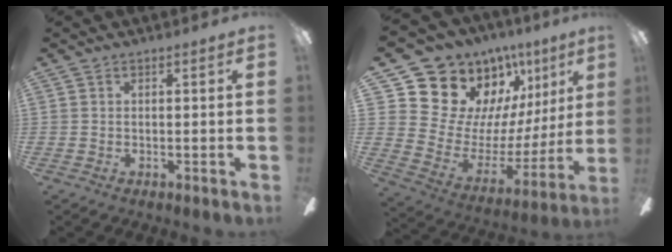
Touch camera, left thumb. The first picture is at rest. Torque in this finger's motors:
{"motor_torque": [0.33, 1.28, 1.18, -1.59, 0.03]}